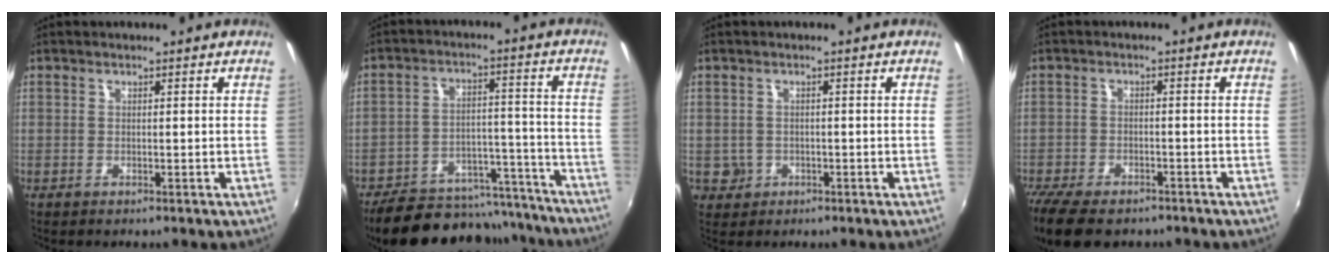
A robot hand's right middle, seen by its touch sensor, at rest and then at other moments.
{"total": 22.7, "force": [-19.8, 8.2, 7.6], "torque": [-0.149, 0.035, -0.251]}
{"total": 3.3, "force": [-0.7, 3.2, 0.8], "torque": [-0.022, -0.001, -0.005]}
{"total": 11.1, "force": [-8.7, 4.4, 5.4], "torque": [-0.137, -0.037, -0.149]}